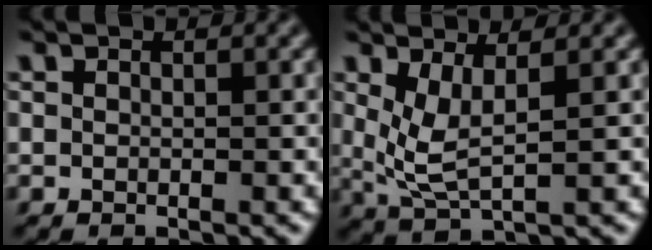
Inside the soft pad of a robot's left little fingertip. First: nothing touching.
{"total": 2.4, "force": [1.0, 0.2, 2.2], "torque": [-0.058, -0.009, 0.024]}